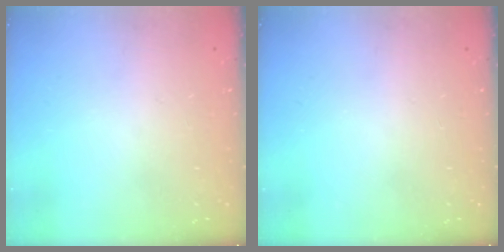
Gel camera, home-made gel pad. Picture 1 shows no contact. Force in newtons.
{"total": 0.0}